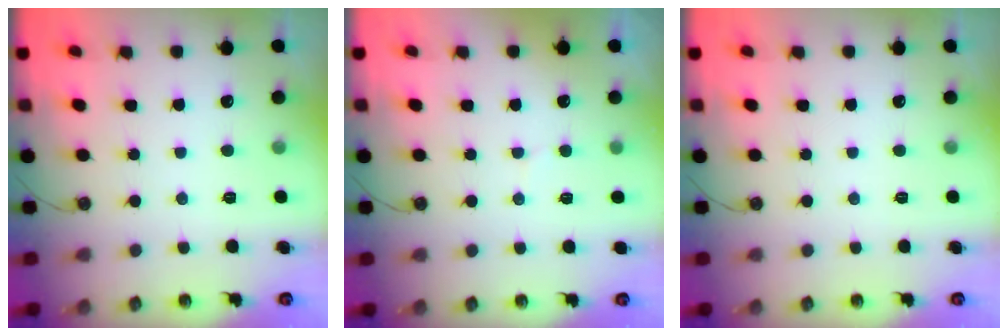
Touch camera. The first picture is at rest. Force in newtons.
{"total": 3.5, "press": 3.1, "slide": 1.7}
{"total": 0.0}